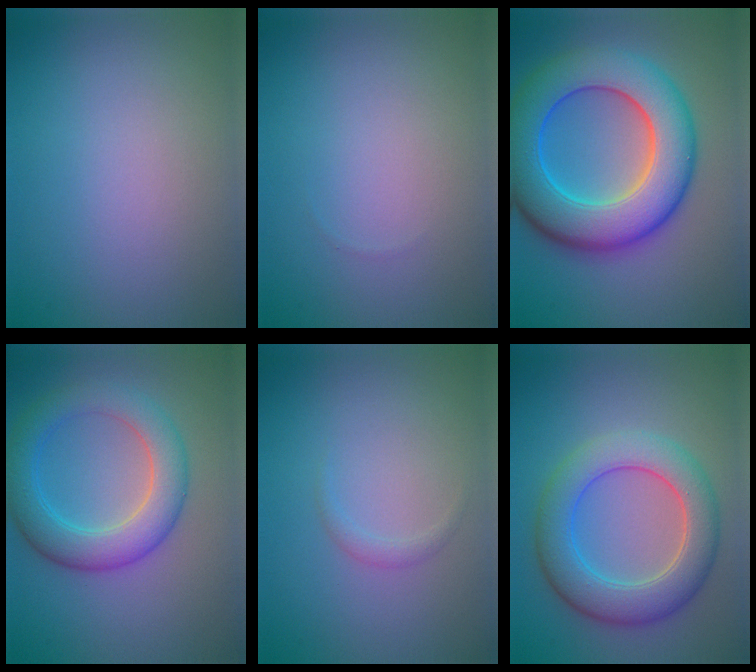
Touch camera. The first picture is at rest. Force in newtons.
{"total": 0.0}
{"total": 11.2, "press": 11.2, "slide": 0.1}
{"total": 5.6, "press": 5.6, "slide": 0.4}
{"total": 0.8, "press": 0.8, "slide": 0.0}
{"total": 6.5, "press": 6.5, "slide": 0.4}